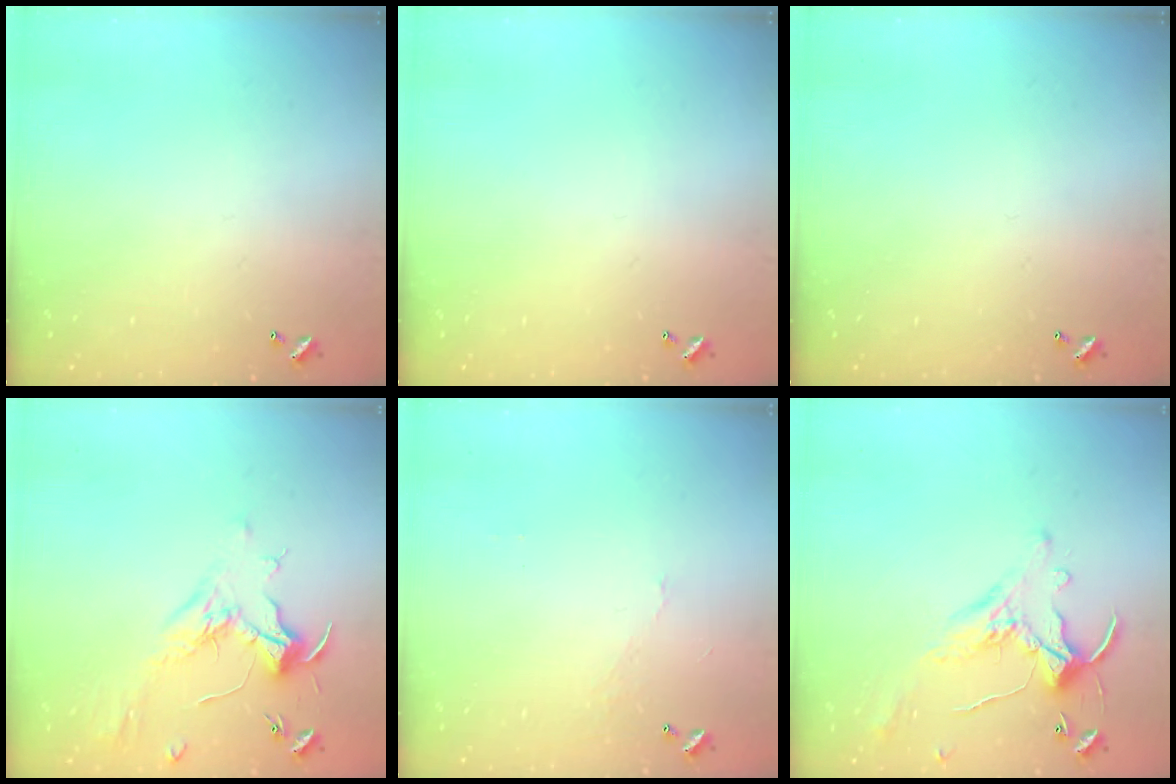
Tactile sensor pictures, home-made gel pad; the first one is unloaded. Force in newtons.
{"total": 0.0}
{"total": 0.0}
{"total": 2.0, "press": 1.9, "slide": 0.7}
{"total": 0.0}
{"total": 1.1, "press": 0.3, "slide": 1.0}